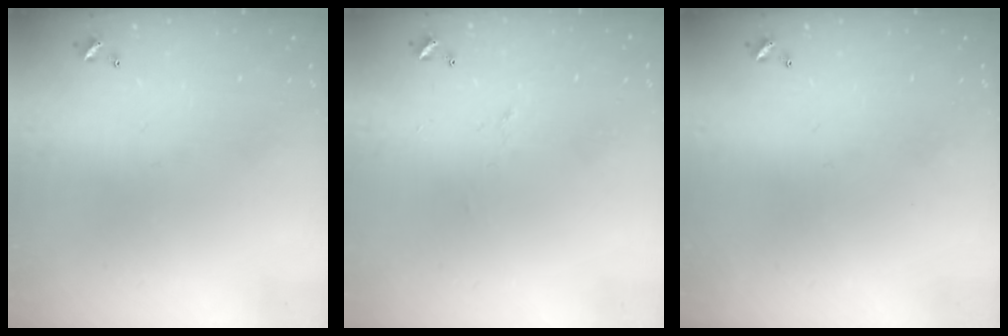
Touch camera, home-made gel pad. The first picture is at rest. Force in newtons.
{"total": 0.9, "press": 0.6, "slide": 0.6}
{"total": 0.0}